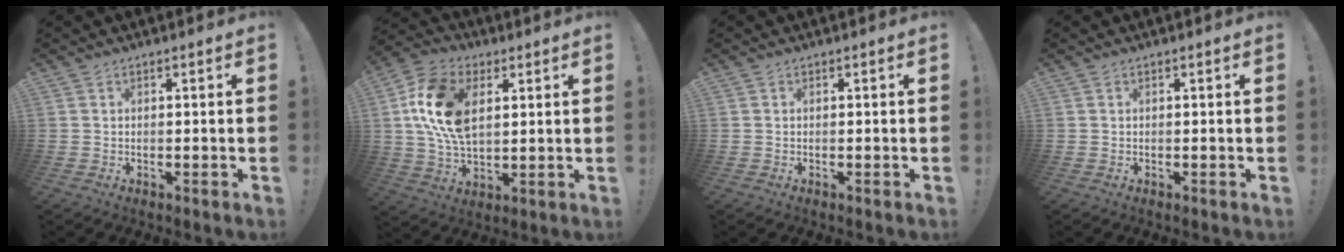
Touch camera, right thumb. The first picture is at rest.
{"total": 17.8, "force": [4.5, 11.3, 13.0], "torque": [-0.249, 0.000, 0.083]}
{"total": 0.0}
{"total": 0.0}